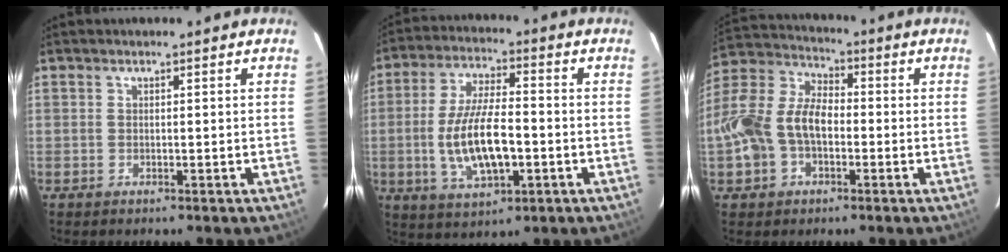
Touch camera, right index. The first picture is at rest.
{"total": 13.1, "force": [-2.6, 5.0, 11.9], "torque": [-0.238, -0.006, -0.040]}
{"total": 14.0, "force": [-3.3, 9.4, 9.9], "torque": [-0.219, 0.020, -0.062]}